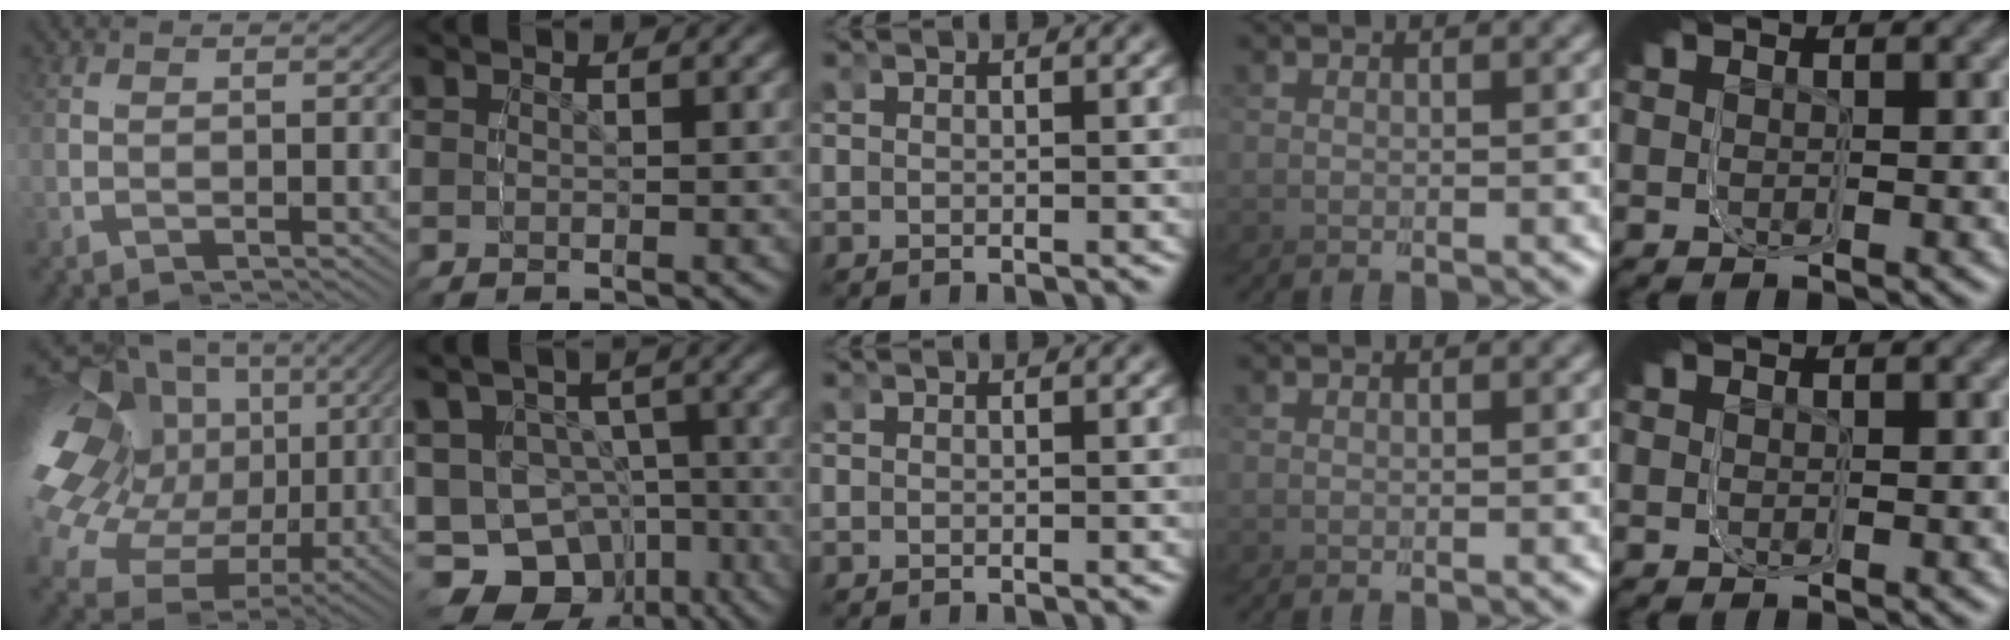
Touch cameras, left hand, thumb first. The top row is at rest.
{"thumb": {"total": 16.3, "force": [2.1, 10.7, 12.1], "torque": [-0.234, 0.010, 0.029]}, "index": {"total": 13.3, "force": [-4.4, 11.9, 4.2], "torque": [-0.109, -0.075, -0.055]}}